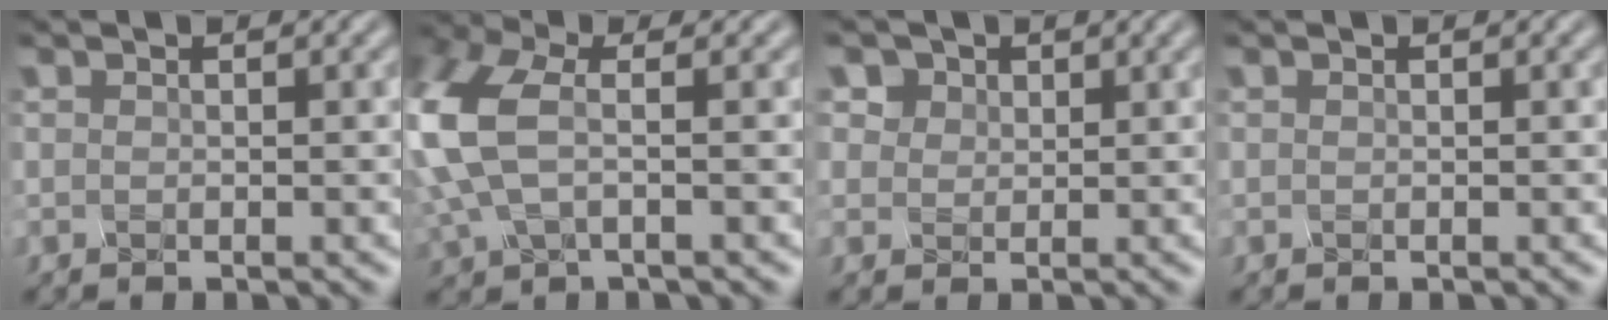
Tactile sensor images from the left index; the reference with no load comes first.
{"total": 5.5, "force": [1.1, 2.7, 4.6], "torque": [-0.164, 0.011, 0.026]}
{"total": 2.4, "force": [1.9, 1.4, -0.3], "torque": [-0.020, 0.006, 0.031]}
{"total": 0.0}